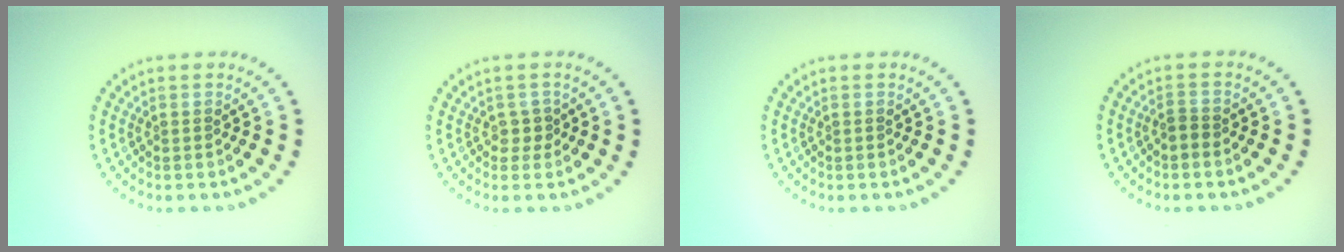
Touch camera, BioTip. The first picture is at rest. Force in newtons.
{"total": 1.2, "press": 0.9, "slide": 0.7}
{"total": 0.0}
{"total": 1.1, "press": 0.9, "slide": 0.7}